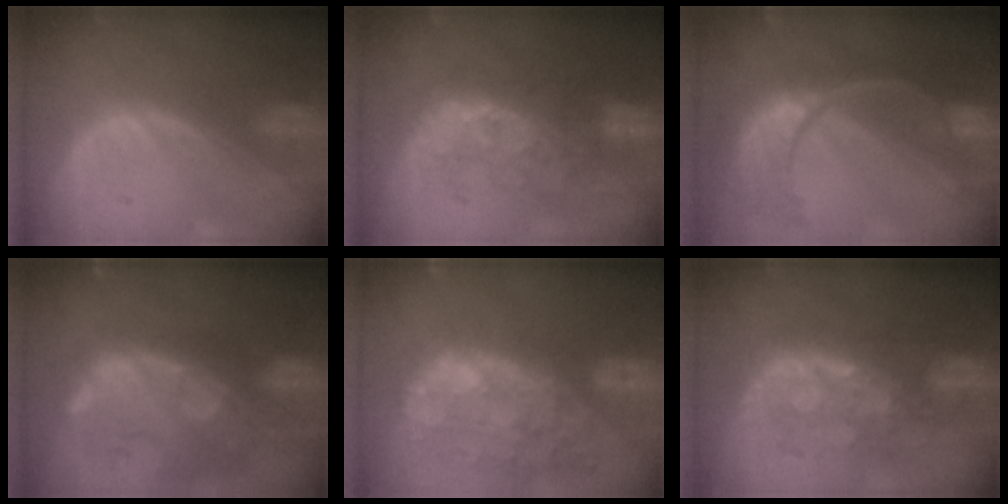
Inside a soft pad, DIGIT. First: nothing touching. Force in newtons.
{"total": 9.8, "press": 8.3, "slide": 5.1}
{"total": 11.1, "press": 9.4, "slide": 5.9}
{"total": 14.5, "press": 11.7, "slide": 8.5}
{"total": 14.1, "press": 11.6, "slide": 8.0}
{"total": 8.6, "press": 8.3, "slide": 2.1}